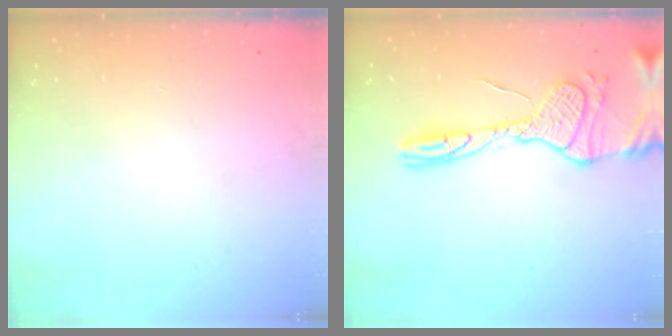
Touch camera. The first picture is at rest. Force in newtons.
{"total": 17.0, "press": 17.0, "slide": 1.6}